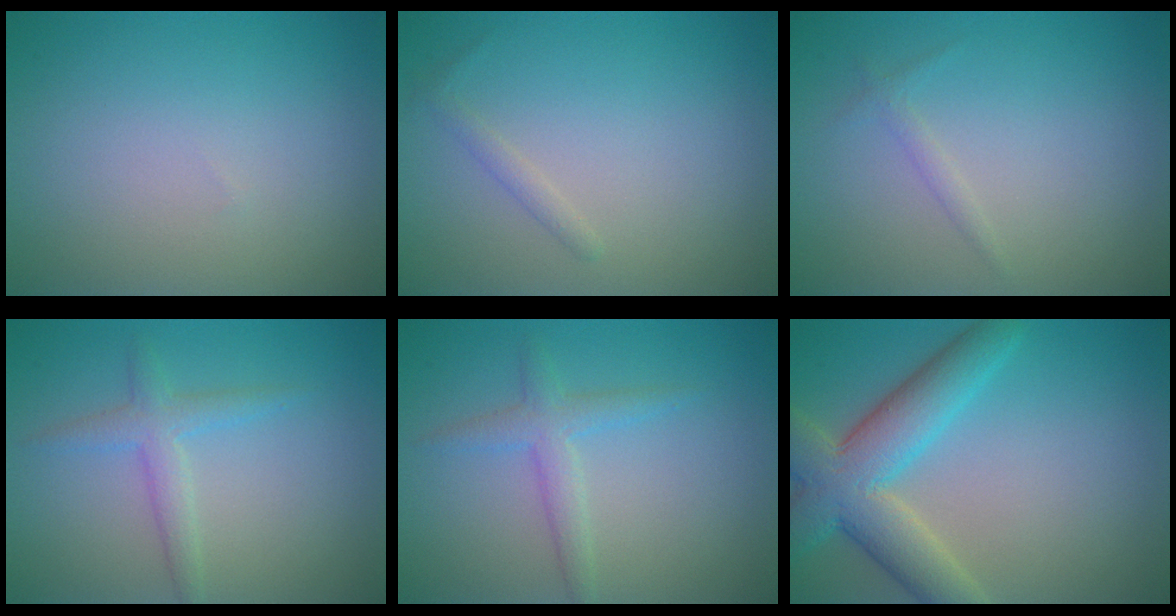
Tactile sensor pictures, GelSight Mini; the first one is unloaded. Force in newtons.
{"total": 0.9, "press": 0.9, "slide": 0.1}
{"total": 0.8, "press": 0.8, "slide": 0.0}
{"total": 2.3, "press": 2.3, "slide": 0.1}
{"total": 2.3, "press": 2.3, "slide": 0.1}
{"total": 7.3, "press": 7.3, "slide": 0.5}